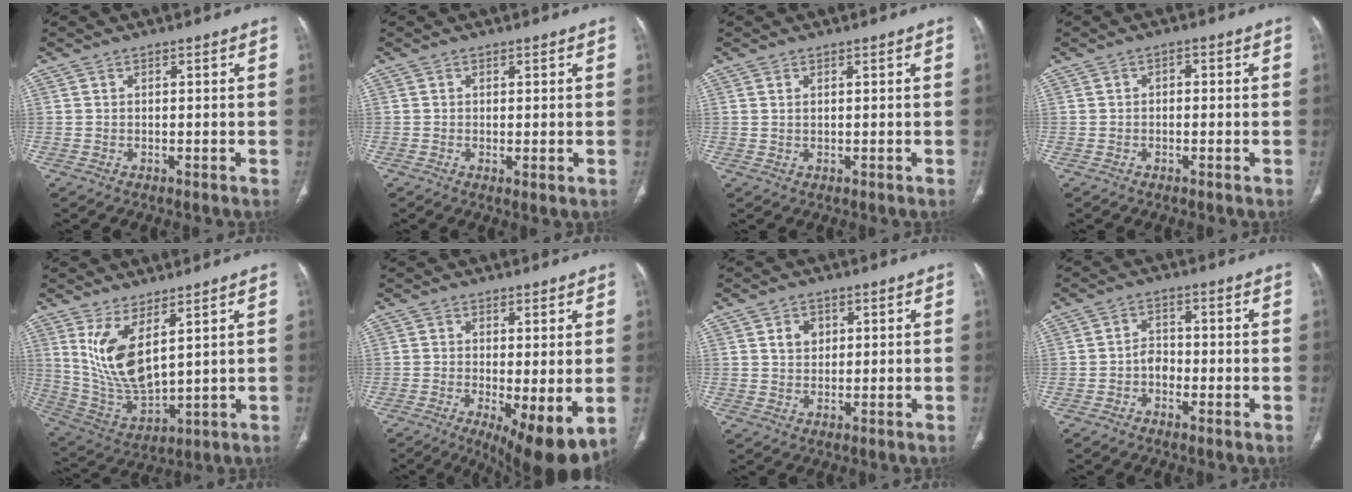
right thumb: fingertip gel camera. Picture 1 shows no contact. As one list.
[{"total": 1.1, "force": [0.0, 0.3, 1.1], "torque": [-0.025, -0.008, 0.001]}, {"total": 0.7, "force": [0.4, 0.3, 0.5], "torque": [-0.014, 0.002, 0.009]}, {"total": 1.4, "force": [-0.1, 1.0, 0.9], "torque": [-0.009, 0.007, -0.005]}, {"total": 12.0, "force": [5.1, 4.6, 9.9], "torque": [-0.193, -0.044, 0.122]}, {"total": 10.5, "force": [-2.3, 3.2, 9.8], "torque": [-0.149, -0.026, -0.027]}, {"total": 3.3, "force": [1.2, 2.6, 1.6], "torque": [-0.011, -0.005, 0.022]}, {"total": 3.2, "force": [-1.1, 2.2, 2.1], "torque": [-0.021, 0.011, -0.027]}]